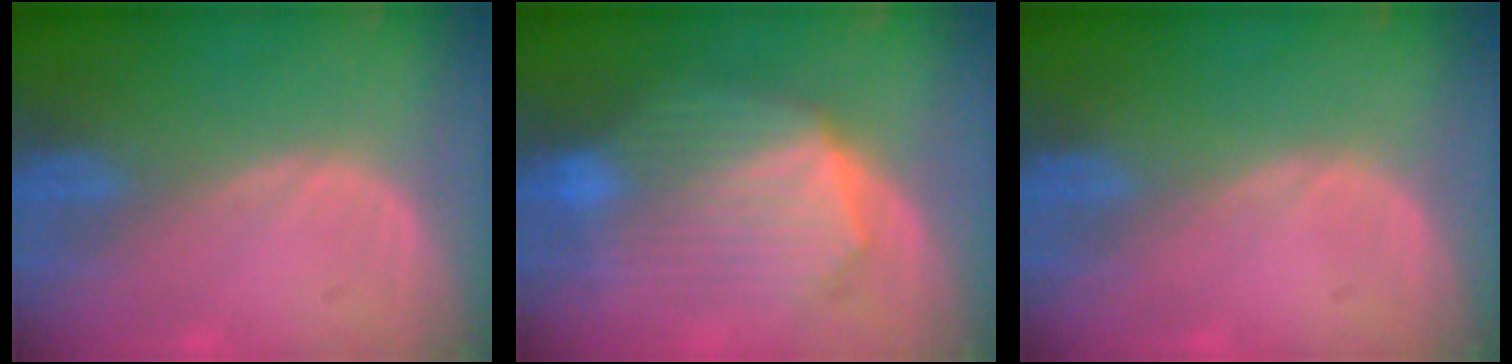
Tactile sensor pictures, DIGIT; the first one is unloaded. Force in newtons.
{"total": 10.1, "press": 10.0, "slide": 0.9}
{"total": 0.0}